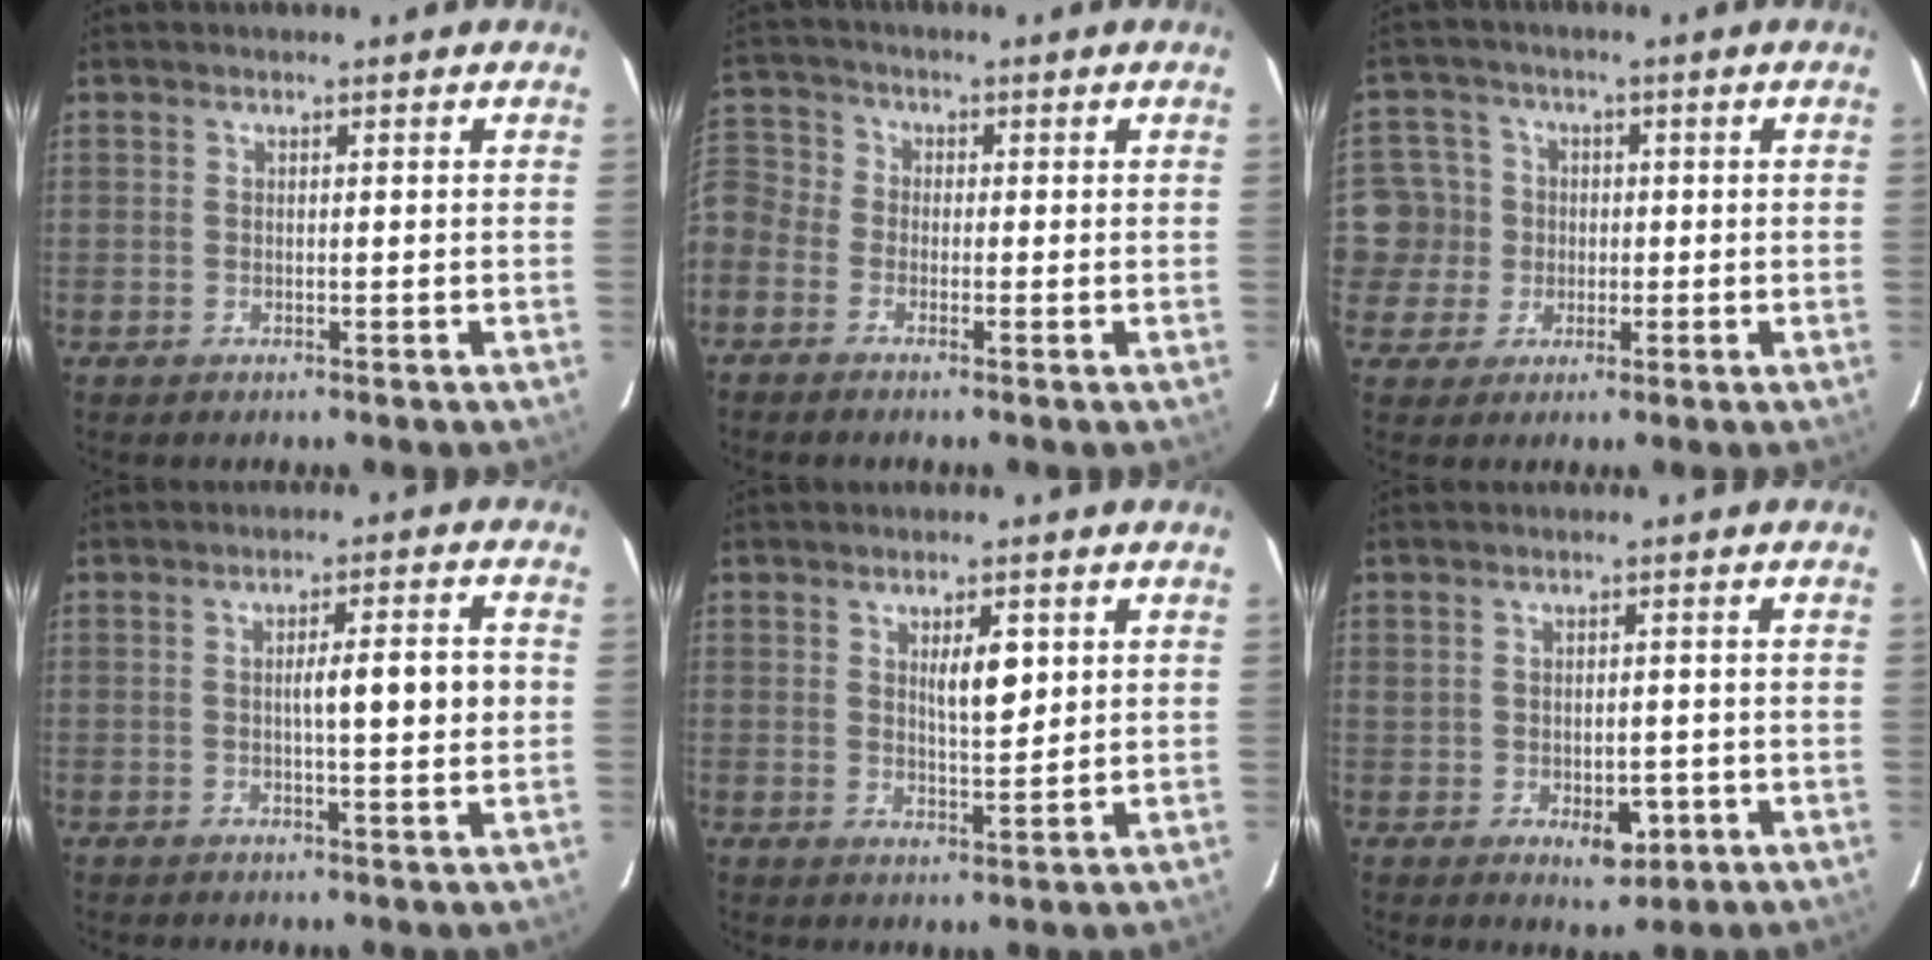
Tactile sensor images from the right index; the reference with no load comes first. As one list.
[{"total": 9.3, "force": [-2.5, 8.2, 3.6], "torque": [-0.124, 0.034, -0.059]}, {"total": 7.4, "force": [0.1, 7.3, 0.5], "torque": [-0.015, 0.024, 0.009]}, {"total": 6.1, "force": [0.3, 0.5, 6.1], "torque": [-0.091, 0.007, 0.004]}, {"total": 4.7, "force": [1.7, 1.3, 4.2], "torque": [-0.069, -0.003, 0.031]}, {"total": 4.7, "force": [-1.1, 2.8, 3.6], "torque": [-0.050, 0.000, -0.001]}]